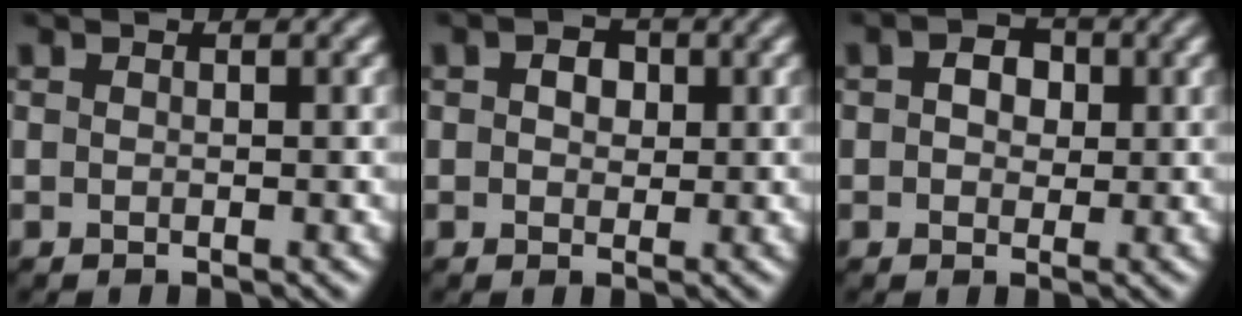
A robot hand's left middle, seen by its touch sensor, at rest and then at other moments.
{"total": 2.4, "force": [0.7, 1.7, 1.5], "torque": [-0.018, 0.004, 0.004]}
{"total": 3.3, "force": [1.0, 2.4, 2.0], "torque": [-0.027, 0.007, -0.003]}